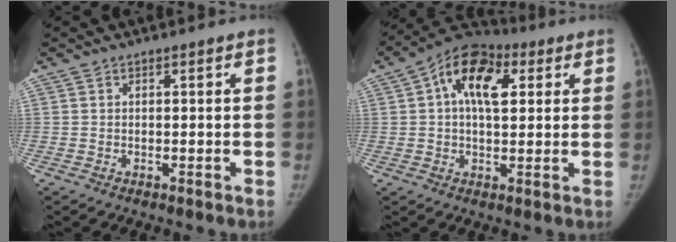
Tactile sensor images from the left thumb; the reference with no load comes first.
{"total": 12.8, "force": [3.9, 7.3, 9.8], "torque": [-0.146, 0.016, 0.054]}